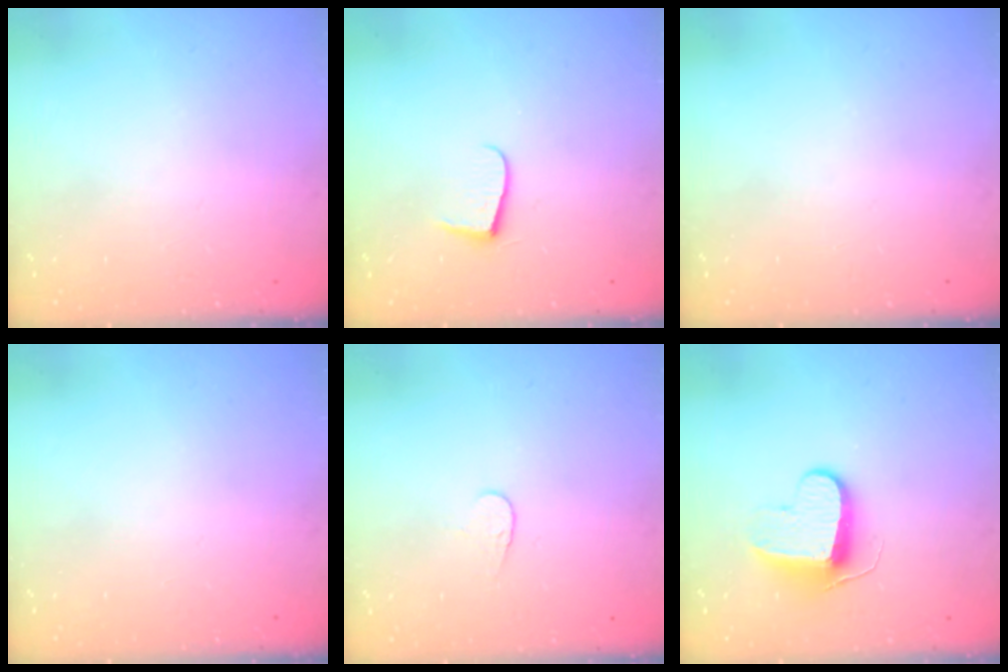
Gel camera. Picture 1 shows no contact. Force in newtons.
{"total": 6.8, "press": 6.8, "slide": 0.6}
{"total": 0.0}
{"total": 0.0}
{"total": 4.3, "press": 4.3, "slide": 0.3}
{"total": 9.5, "press": 9.5, "slide": 0.7}